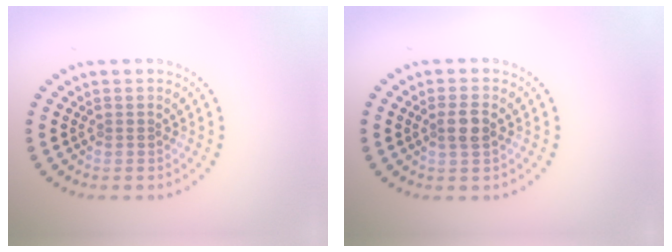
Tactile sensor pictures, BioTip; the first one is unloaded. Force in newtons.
{"total": 1.9, "press": 1.7, "slide": 0.7}